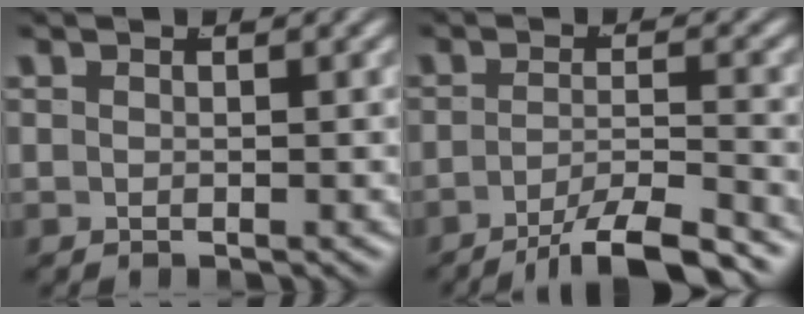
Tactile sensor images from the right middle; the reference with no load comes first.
{"total": 6.3, "force": [-5.3, 0.8, 3.3], "torque": [-0.043, -0.016, -0.075]}